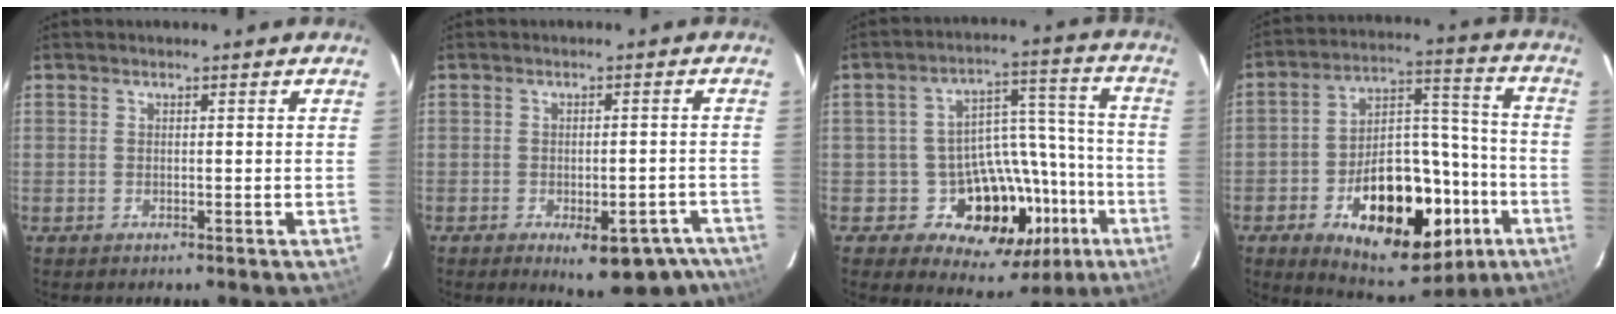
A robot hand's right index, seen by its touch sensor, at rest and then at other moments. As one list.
[{"total": 12.4, "force": [-9.1, 5.2, 6.7], "torque": [-0.083, 0.009, -0.097]}, {"total": 15.6, "force": [-7.4, 11.7, 7.1], "torque": [-0.111, 0.044, -0.083]}, {"total": 23.8, "force": [-10.7, 13.0, 16.8], "torque": [-0.297, 0.028, -0.139]}]